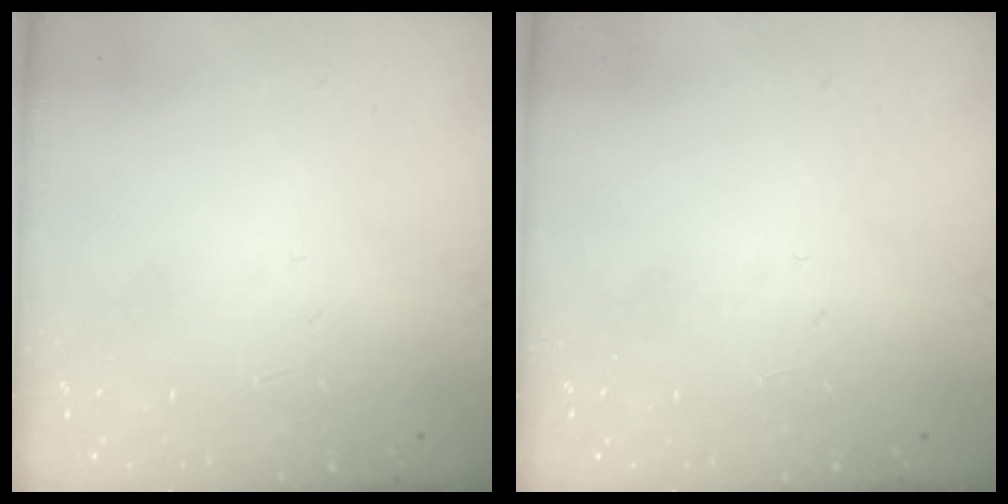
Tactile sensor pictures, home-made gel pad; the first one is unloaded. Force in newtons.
{"total": 0.0}